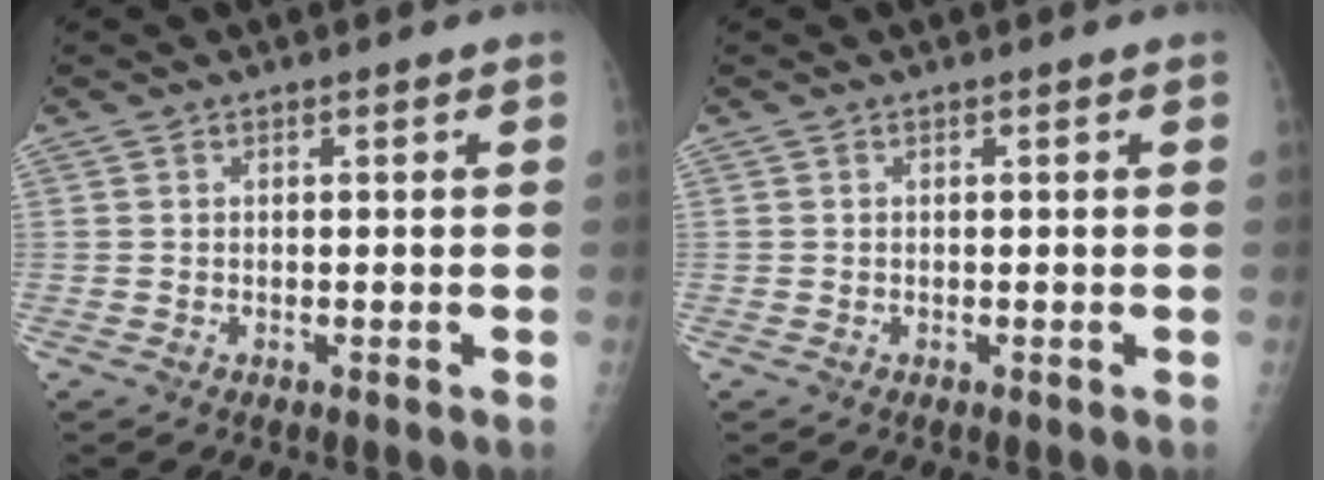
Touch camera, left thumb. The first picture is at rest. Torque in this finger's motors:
{"motor_torque": [-0.01, 0.01, -0.01, 0.00, 0.00]}